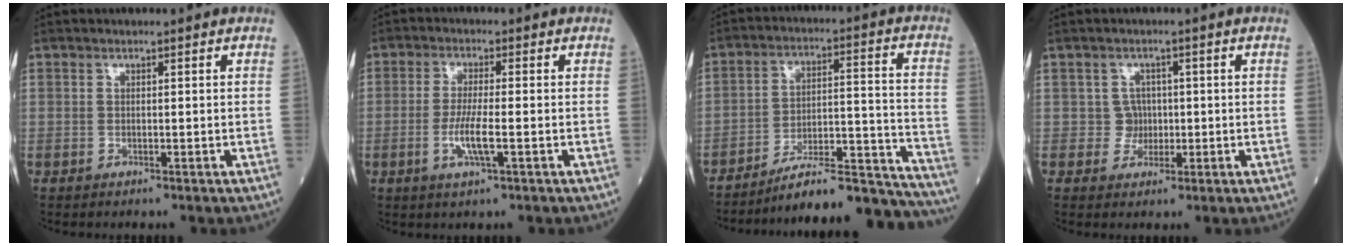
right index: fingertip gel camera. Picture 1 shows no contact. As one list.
[{"total": 5.1, "force": [-1.4, 0.2, 4.8], "torque": [-0.099, -0.009, -0.027]}, {"total": 20.9, "force": [-19.8, 1.3, 6.4], "torque": [-0.056, 0.032, -0.289]}, {"total": 2.4, "force": [-0.1, 2.4, 0.1], "torque": [0.007, 0.007, -0.003]}]